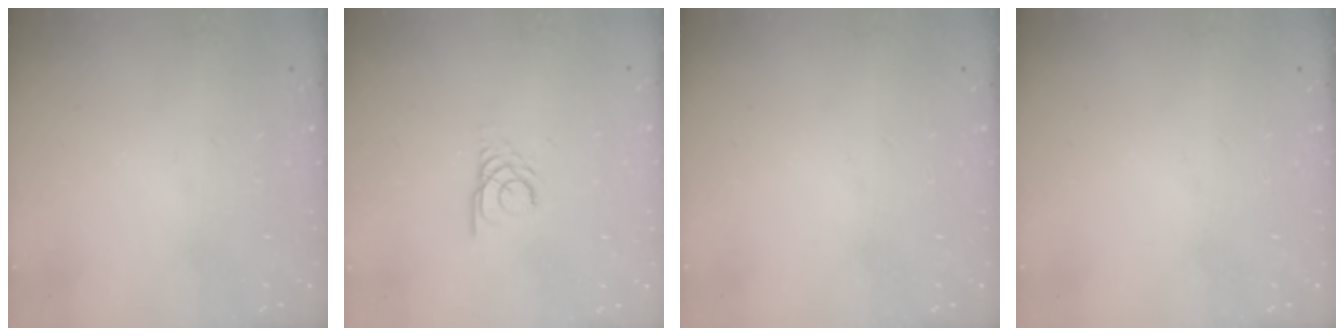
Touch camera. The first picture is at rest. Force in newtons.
{"total": 1.3, "press": 1.3, "slide": 0.2}
{"total": 0.0}
{"total": 0.0}